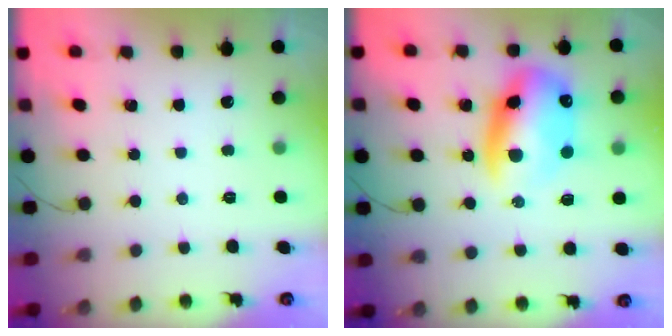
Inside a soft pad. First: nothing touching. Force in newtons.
{"total": 13.6, "press": 13.2, "slide": 3.4}